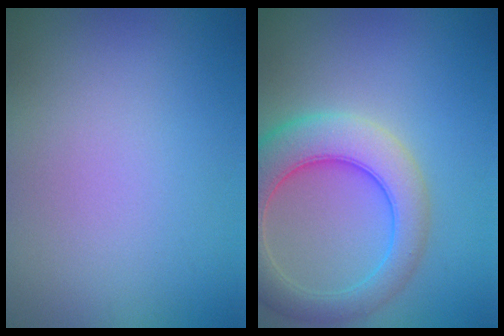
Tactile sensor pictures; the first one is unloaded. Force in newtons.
{"total": 7.2, "press": 7.2, "slide": 0.5}